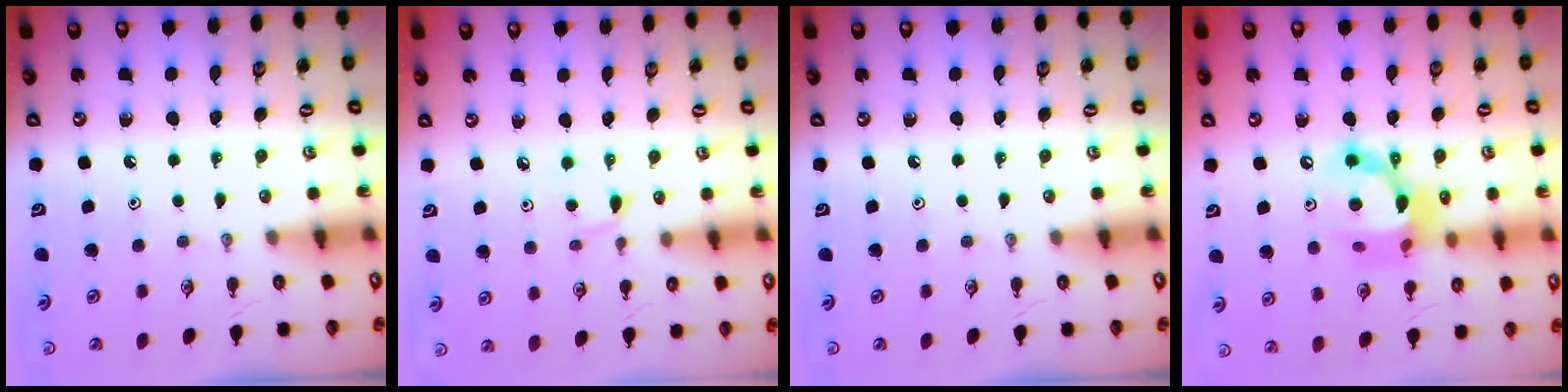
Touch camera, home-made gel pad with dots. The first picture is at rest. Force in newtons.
{"total": 4.7, "press": 4.7, "slide": 0.6}
{"total": 0.0}
{"total": 14.0, "press": 13.9, "slide": 1.1}